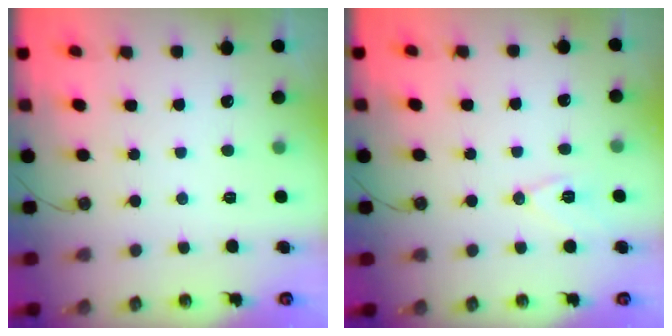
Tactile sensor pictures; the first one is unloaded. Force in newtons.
{"total": 8.4, "press": 7.5, "slide": 3.8}